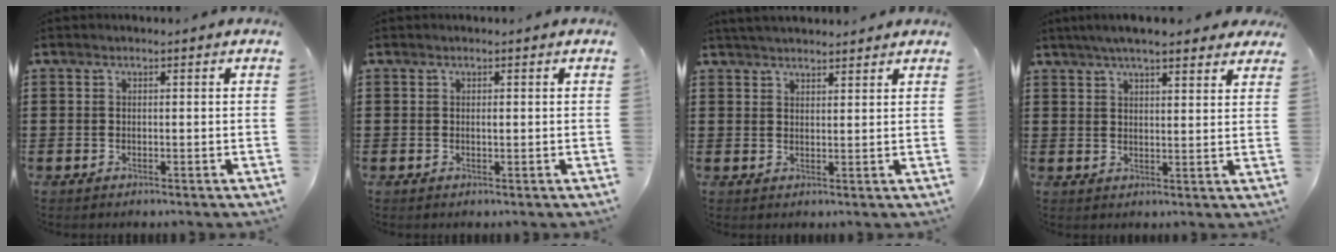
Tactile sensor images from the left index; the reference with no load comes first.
{"total": 0.6, "force": [0.1, 0.1, 0.6], "torque": [-0.013, -0.003, 0.003]}
{"total": 2.6, "force": [2.5, 0.0, 0.4], "torque": [-0.013, -0.001, 0.049]}
{"total": 5.4, "force": [4.6, 0.9, 2.7], "torque": [-0.066, -0.003, 0.083]}